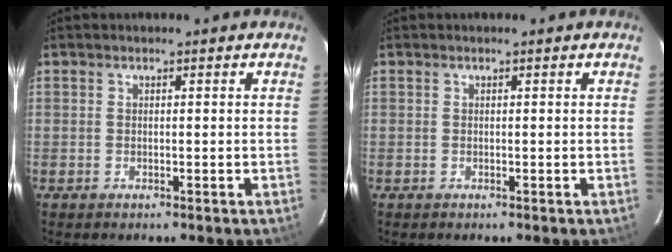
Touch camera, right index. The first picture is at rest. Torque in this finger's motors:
{"motor_torque": [0.00, 0.00, 0.00, 0.00]}